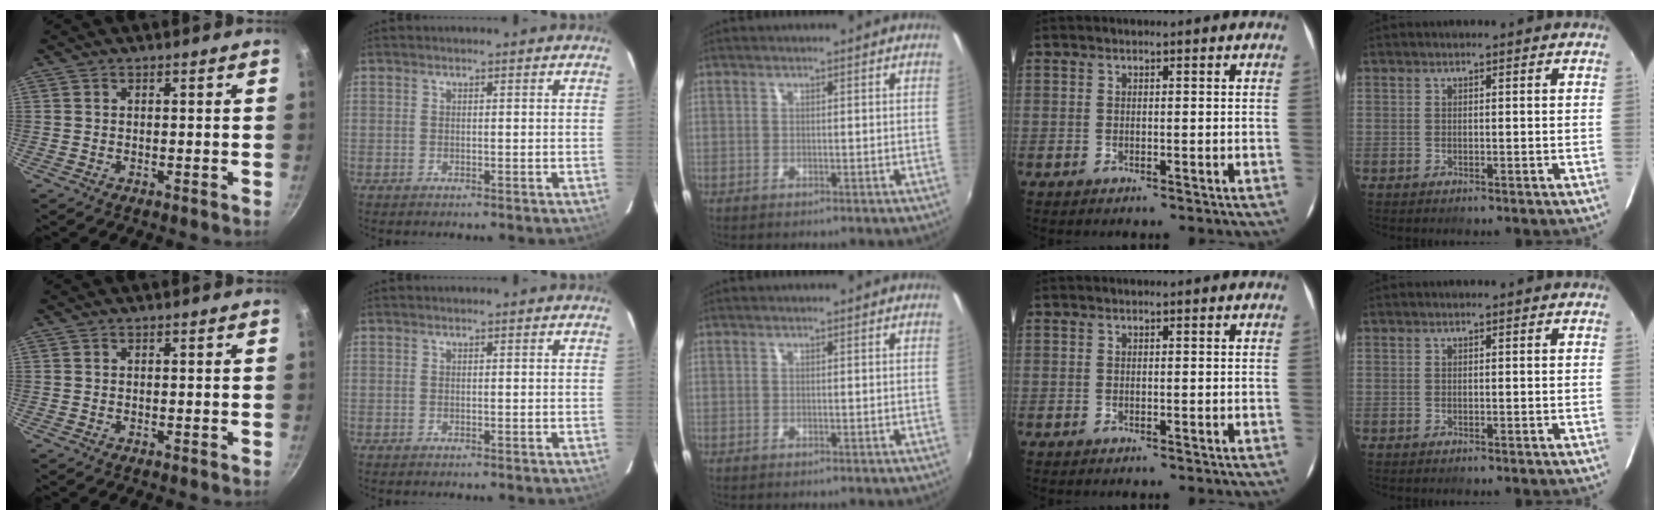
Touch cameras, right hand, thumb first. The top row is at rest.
{}